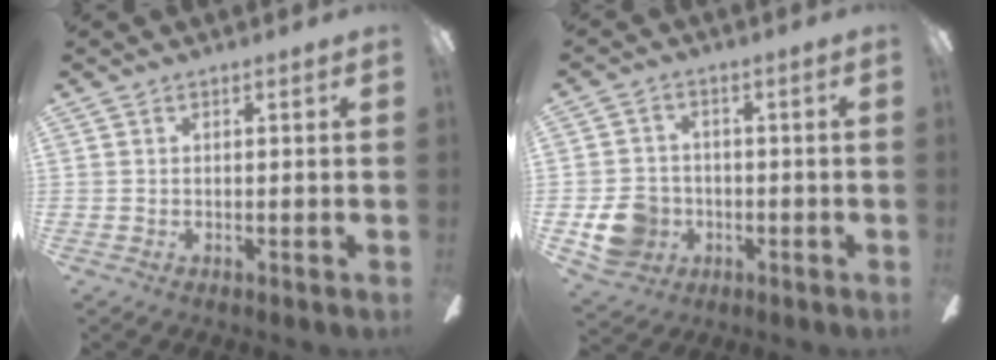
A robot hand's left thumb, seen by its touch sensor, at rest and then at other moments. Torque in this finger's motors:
{"motor_torque": [0.23, 1.47, 0.23, -0.28, 0.02]}